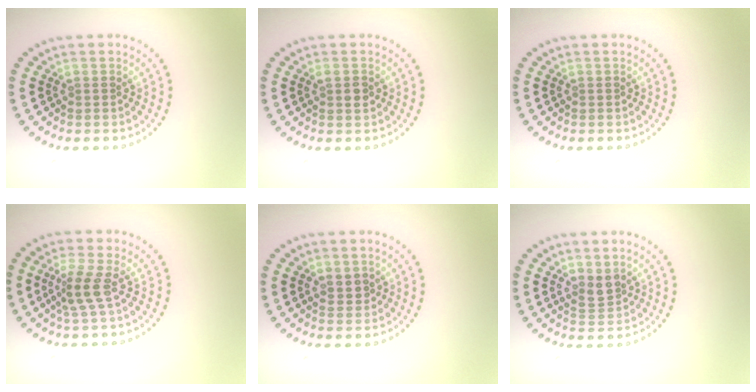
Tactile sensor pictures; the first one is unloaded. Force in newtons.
{"total": 1.1, "press": 1.0, "slide": 0.4}
{"total": 0.0}
{"total": 2.2, "press": 1.7, "slide": 1.5}
{"total": 1.2, "press": 1.0, "slide": 0.5}
{"total": 1.8, "press": 1.5, "slide": 1.1}